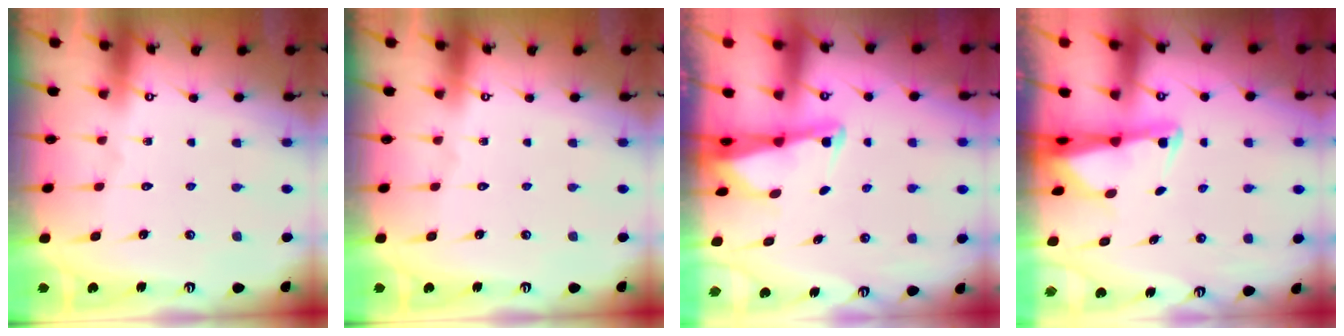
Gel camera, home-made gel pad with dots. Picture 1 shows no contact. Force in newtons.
{"total": 0.0}
{"total": 2.6, "press": 2.6, "slide": 0.2}
{"total": 2.4, "press": 2.3, "slide": 0.5}